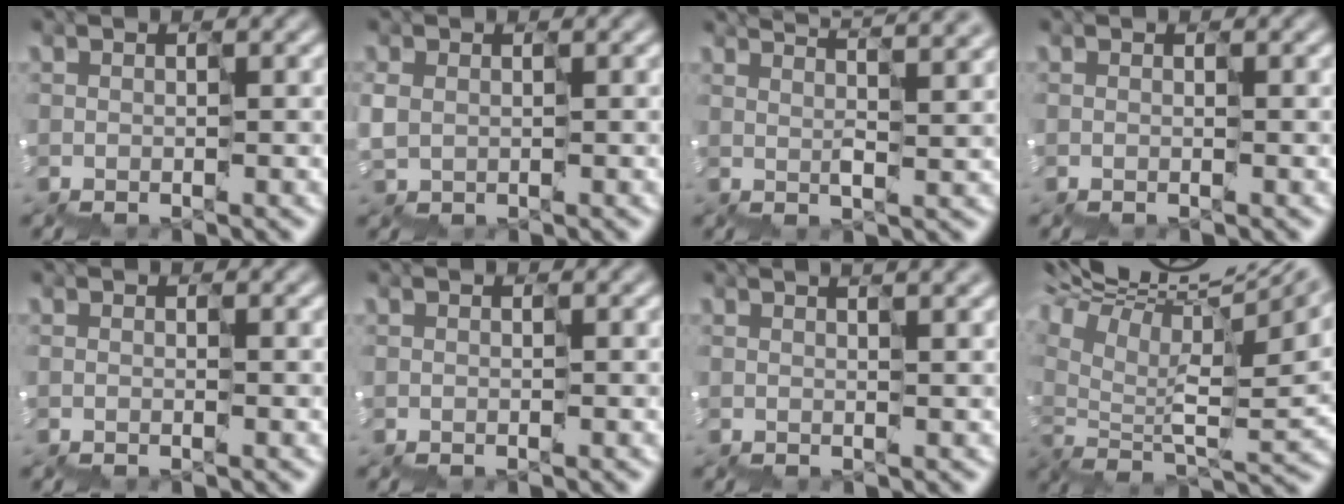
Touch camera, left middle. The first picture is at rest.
{"total": 0.9, "force": [0.3, 0.6, -0.6], "torque": [0.003, 0.009, 0.012]}
{"total": 8.8, "force": [6.5, 3.0, 5.2], "torque": [-0.068, 0.060, 0.076]}
{"total": 0.0}
{"total": 0.0}
{"total": 0.0}
{"total": 4.4, "force": [1.7, 1.9, 3.6], "torque": [-0.035, 0.033, 0.014]}
{"total": 14.1, "force": [10.3, 3.8, 8.8], "torque": [-0.178, 0.037, 0.160]}